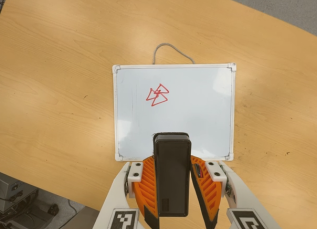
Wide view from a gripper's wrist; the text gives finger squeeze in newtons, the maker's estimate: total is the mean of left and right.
{"total": 5.3, "left": 4.3, "right": 6.3}